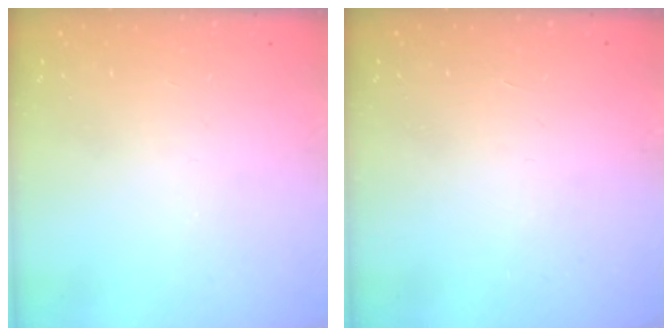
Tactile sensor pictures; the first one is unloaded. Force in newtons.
{"total": 1.5, "press": 1.5, "slide": 0.1}